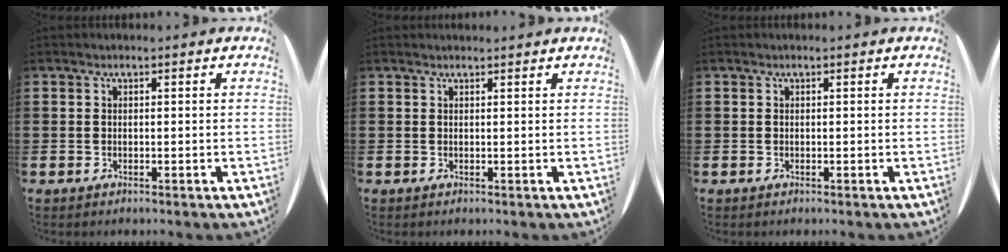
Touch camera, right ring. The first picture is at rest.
{"total": 0.5, "force": [0.5, -0.1, 0.0], "torque": [0.000, 0.001, 0.010]}
{"total": 0.0}